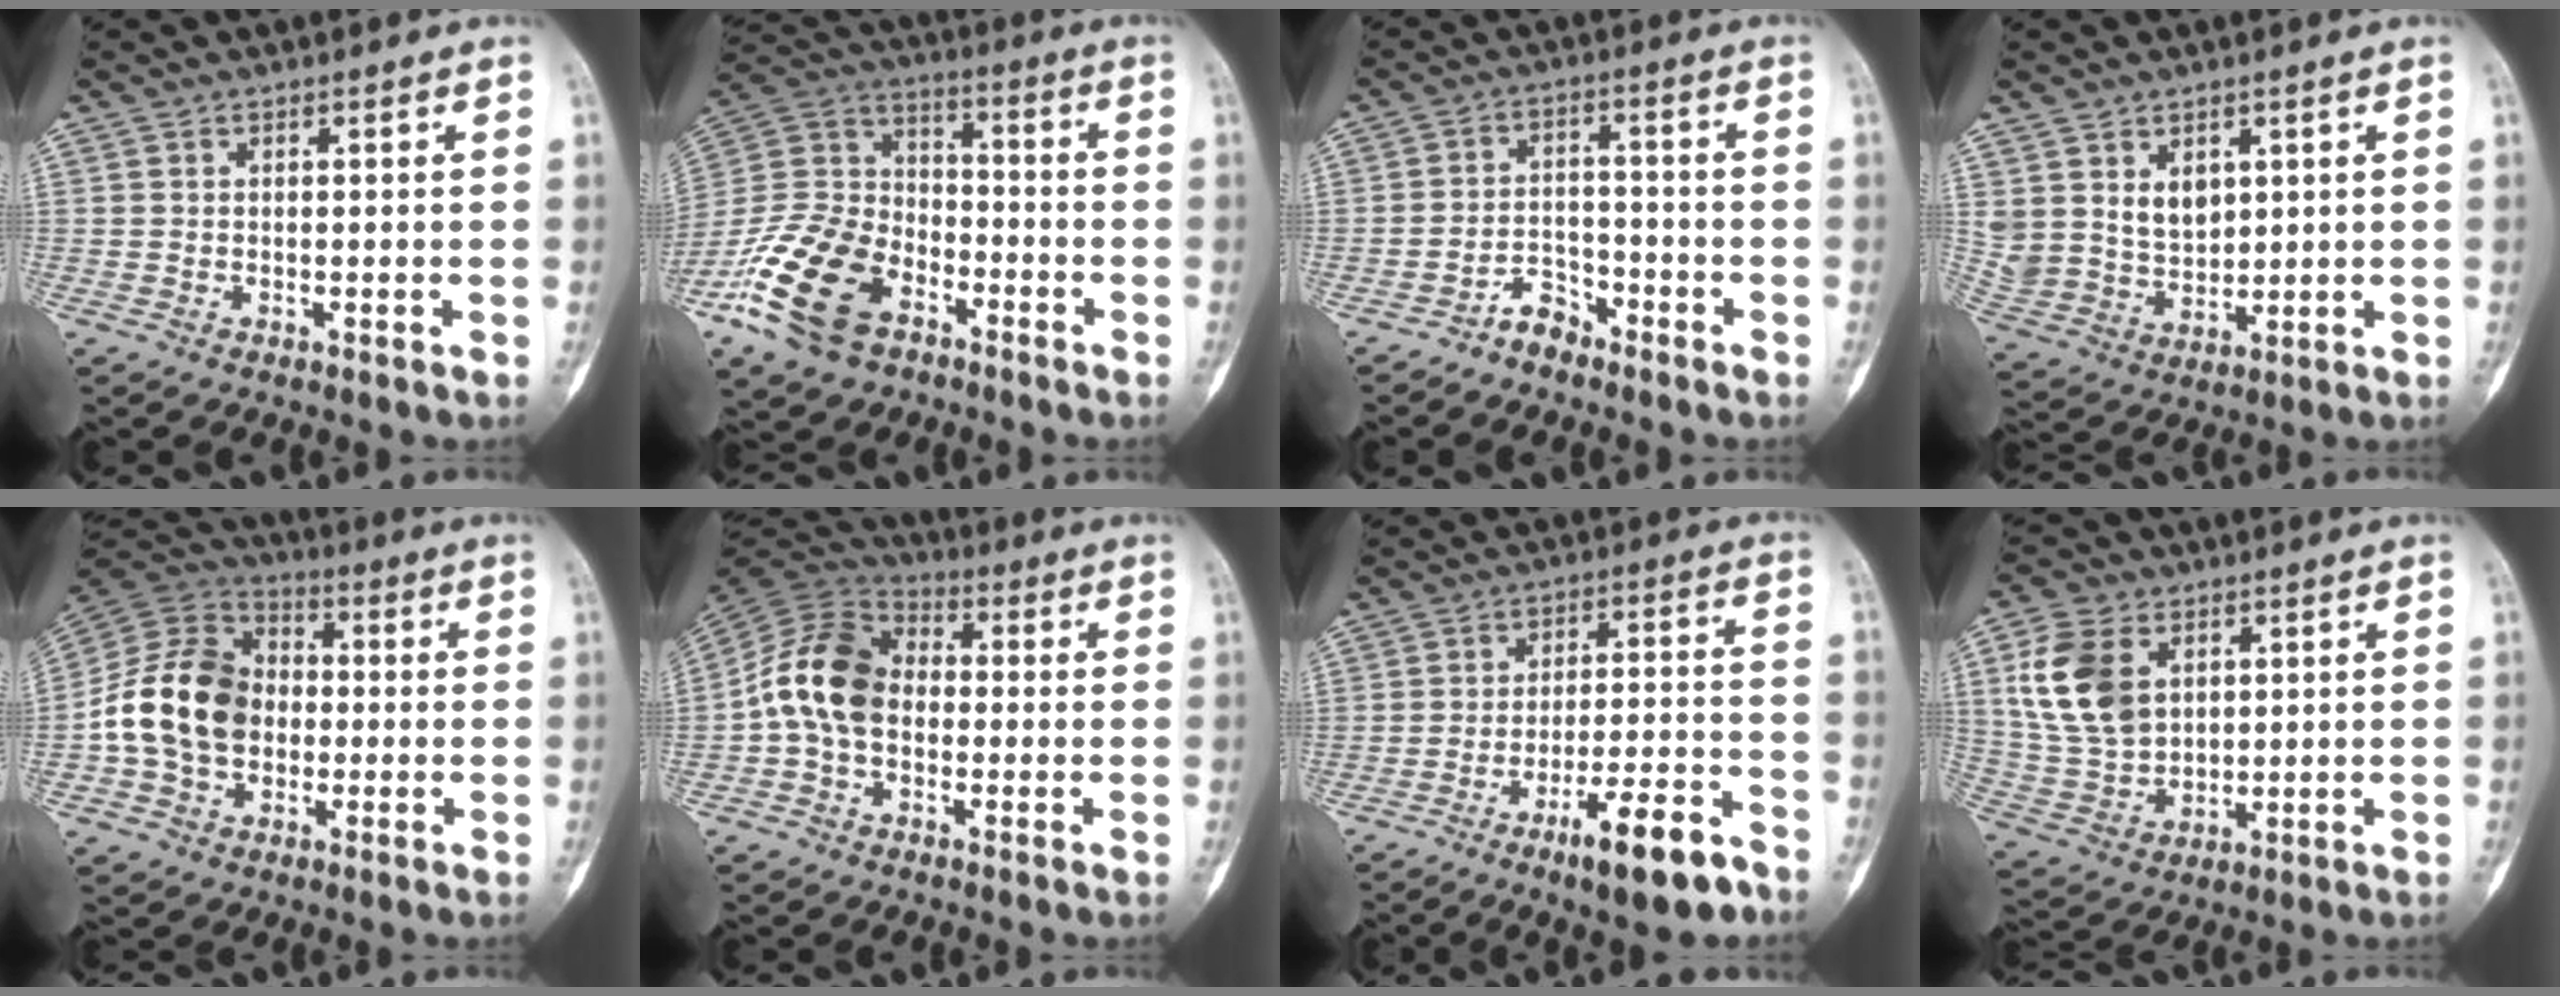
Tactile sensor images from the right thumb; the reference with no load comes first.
{"total": 18.4, "force": [-9.9, 11.2, 10.8], "torque": [-0.204, 0.059, -0.193]}
{"total": 4.3, "force": [-3.6, 2.2, 1.1], "torque": [0.000, 0.033, -0.067]}
{"total": 8.4, "force": [3.3, 6.2, 4.7], "torque": [-0.069, -0.020, 0.083]}
{"total": 15.9, "force": [-1.5, 12.2, 10.1], "torque": [-0.163, 0.032, -0.035]}
{"total": 12.5, "force": [-1.2, 9.0, 8.6], "torque": [-0.152, 0.033, -0.039]}
{"total": 12.2, "force": [-7.7, 3.0, 9.0], "torque": [-0.137, 0.055, -0.117]}
{"total": 13.2, "force": [4.2, 9.1, 8.6], "torque": [-0.157, -0.012, 0.091]}